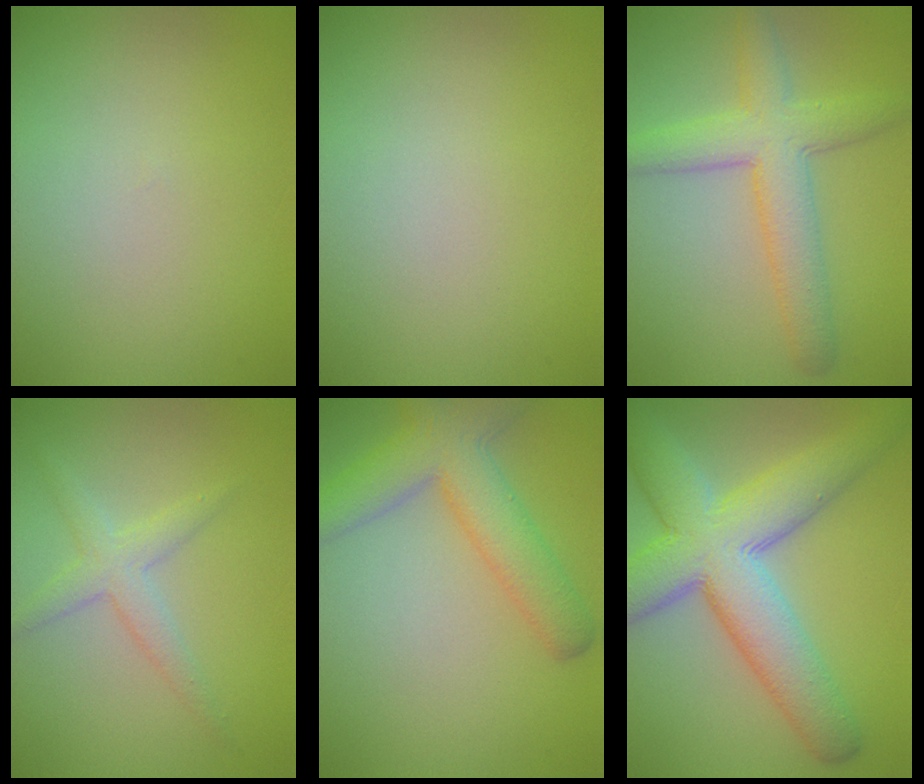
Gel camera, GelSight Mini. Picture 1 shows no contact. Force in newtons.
{"total": 0.0}
{"total": 5.4, "press": 5.4, "slide": 0.2}
{"total": 2.5, "press": 2.5, "slide": 0.2}
{"total": 6.2, "press": 6.1, "slide": 0.4}
{"total": 10.7, "press": 10.7, "slide": 0.6}